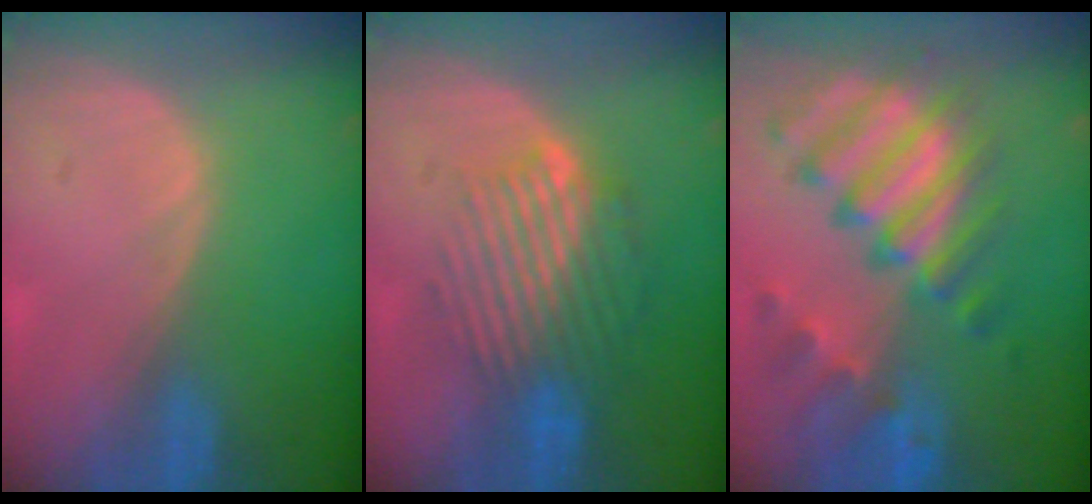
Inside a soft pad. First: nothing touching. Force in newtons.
{"total": 9.2, "press": 8.0, "slide": 4.7}
{"total": 11.5, "press": 9.8, "slide": 6.0}